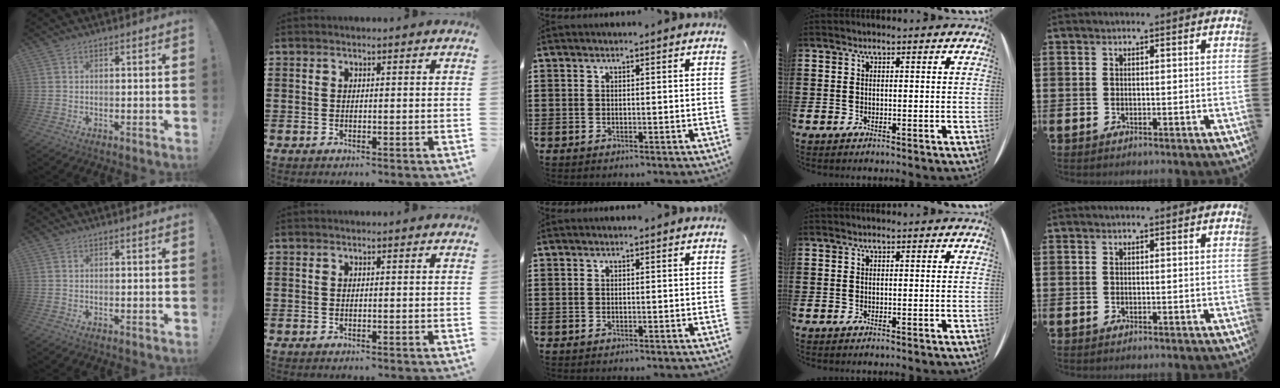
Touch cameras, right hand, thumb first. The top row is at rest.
{}